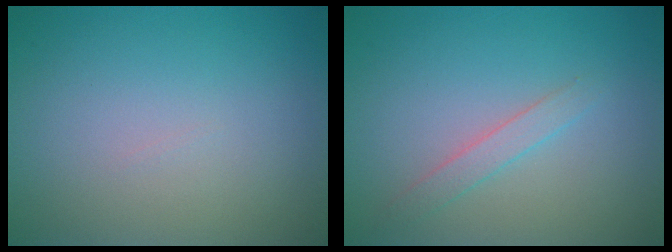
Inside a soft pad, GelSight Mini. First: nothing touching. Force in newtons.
{"total": 1.5, "press": 1.5, "slide": 0.1}